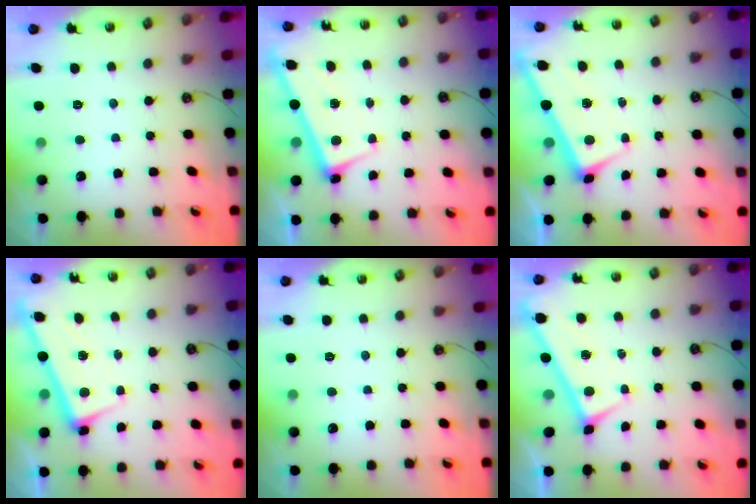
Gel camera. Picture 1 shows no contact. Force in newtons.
{"total": 2.8, "press": 2.8, "slide": 0.3}
{"total": 1.0, "press": 0.9, "slide": 0.4}
{"total": 2.8, "press": 2.7, "slide": 0.4}
{"total": 0.0}
{"total": 0.0}